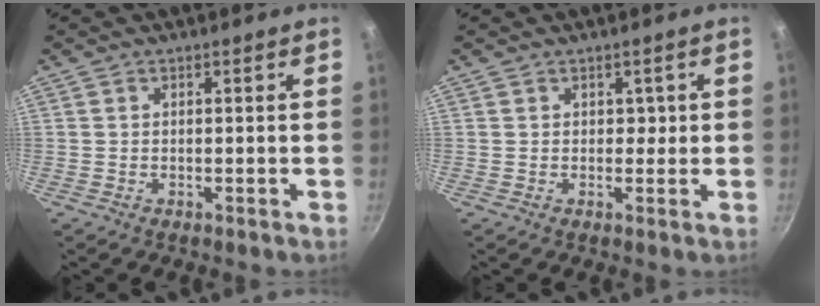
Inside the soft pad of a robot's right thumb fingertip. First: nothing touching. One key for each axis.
{"total": 1.4, "fx": 0.4, "fy": 1.3, "fz": 0.5, "tx": 0.010, "ty": -0.004, "tz": 0.006}